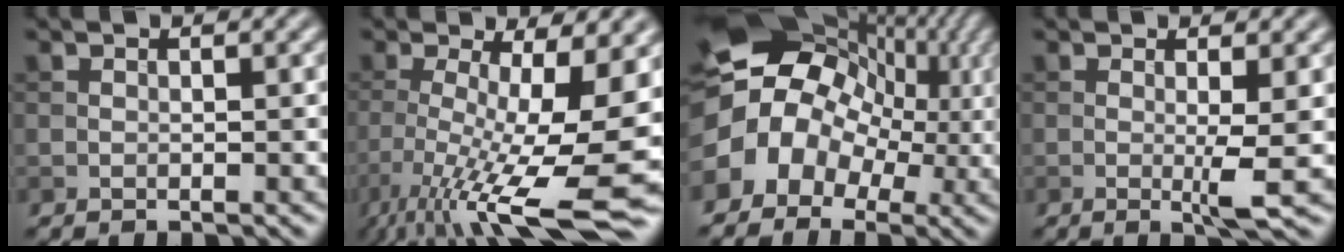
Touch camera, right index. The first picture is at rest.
{"total": 13.1, "force": [-4.3, 3.4, 11.9], "torque": [-0.206, -0.022, -0.067]}
{"total": 11.7, "force": [0.2, 9.5, 6.9], "torque": [-0.116, 0.006, 0.001]}
{"total": 2.6, "force": [-0.1, 0.1, 2.6], "torque": [-0.049, -0.009, -0.004]}